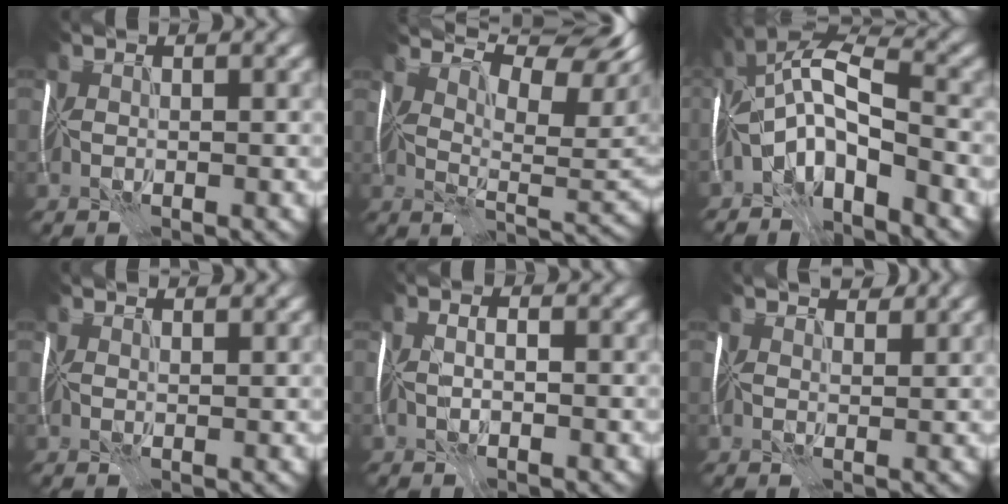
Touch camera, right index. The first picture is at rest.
{"total": 11.1, "force": [7.2, 3.4, 7.8], "torque": [-0.128, 0.014, 0.108]}
{"total": 7.9, "force": [-3.6, 3.1, 6.3], "torque": [-0.108, 0.013, -0.078]}
{"total": 2.6, "force": [2.2, 0.7, 1.1], "torque": [-0.016, 0.007, 0.017]}
{"total": 1.8, "force": [-0.8, 1.0, 1.2], "torque": [-0.006, 0.005, -0.018]}
{"total": 2.7, "force": [2.2, 1.0, 1.3], "torque": [-0.016, 0.000, 0.021]}